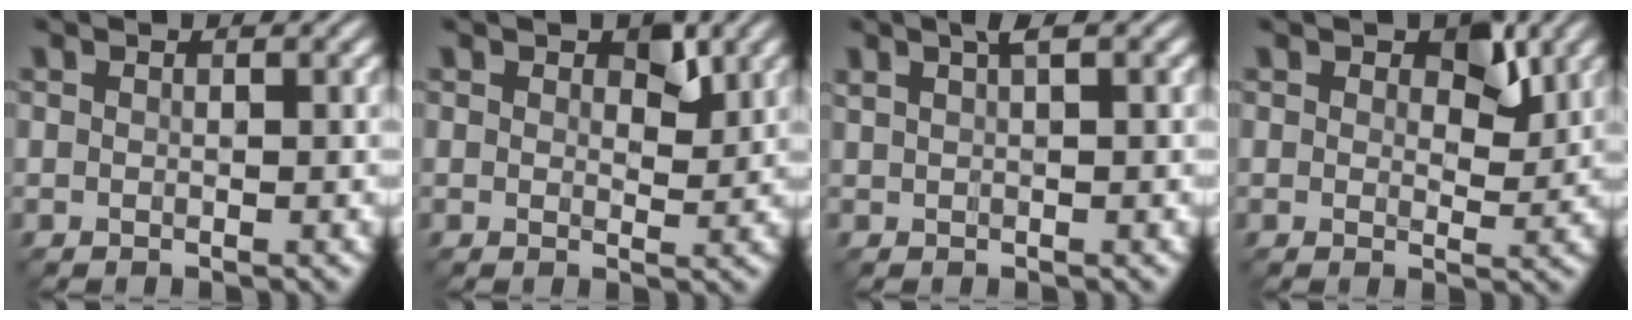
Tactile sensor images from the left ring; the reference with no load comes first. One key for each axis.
{"total": 2.0, "fx": 0.8, "fy": 1.1, "fz": 1.4, "tx": -0.016, "ty": -0.004, "tz": 0.012}
{"total": 1.6, "fx": 0.9, "fy": 0.3, "fz": 1.2, "tx": -0.023, "ty": 0.005, "tz": 0.015}
{"total": 3.2, "fx": 1.2, "fy": 1.8, "fz": 2.4, "tx": -0.031, "ty": -0.002, "tz": 0.016}